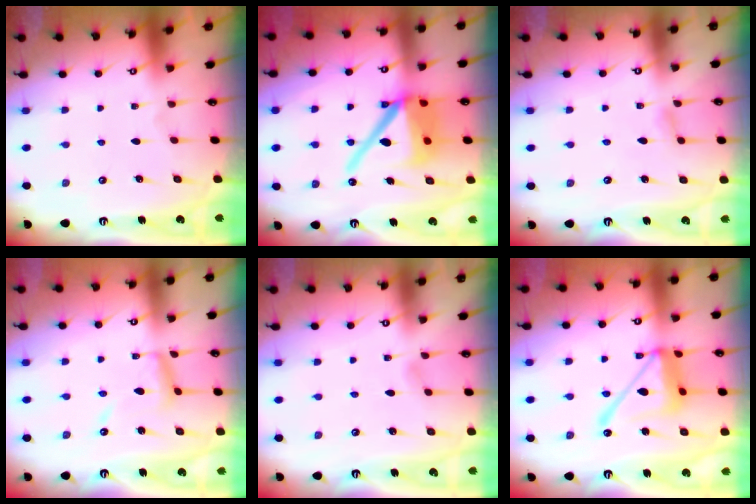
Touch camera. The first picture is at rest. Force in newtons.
{"total": 16.3, "press": 16.1, "slide": 2.2}
{"total": 4.7, "press": 4.7, "slide": 0.5}
{"total": 9.6, "press": 9.6, "slide": 0.7}
{"total": 2.2, "press": 2.2, "slide": 0.3}
{"total": 16.0, "press": 16.0, "slide": 1.4}